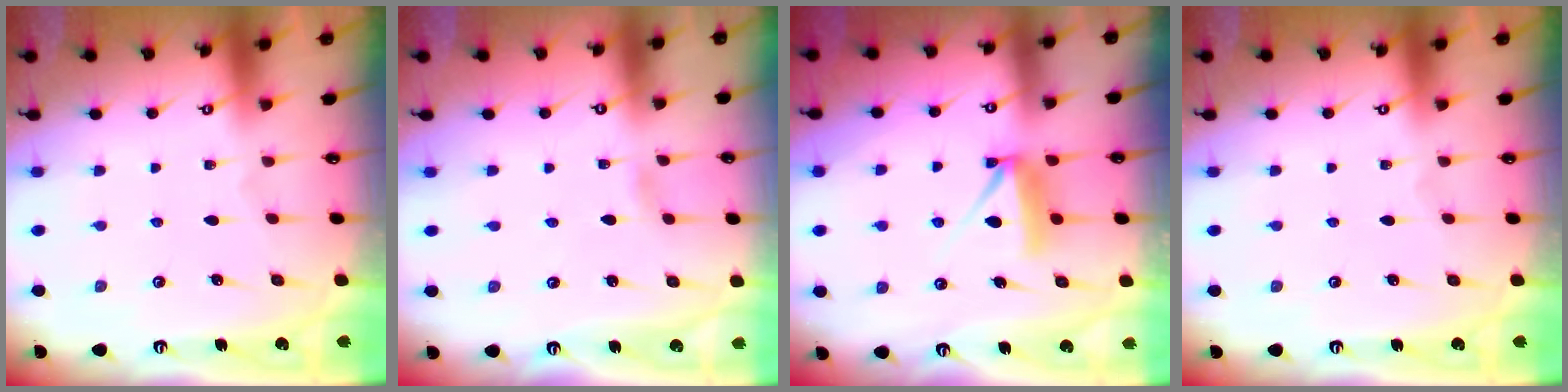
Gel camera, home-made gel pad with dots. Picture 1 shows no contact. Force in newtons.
{"total": 1.2, "press": 1.2, "slide": 0.1}
{"total": 8.2, "press": 8.2, "slide": 0.3}
{"total": 0.0}